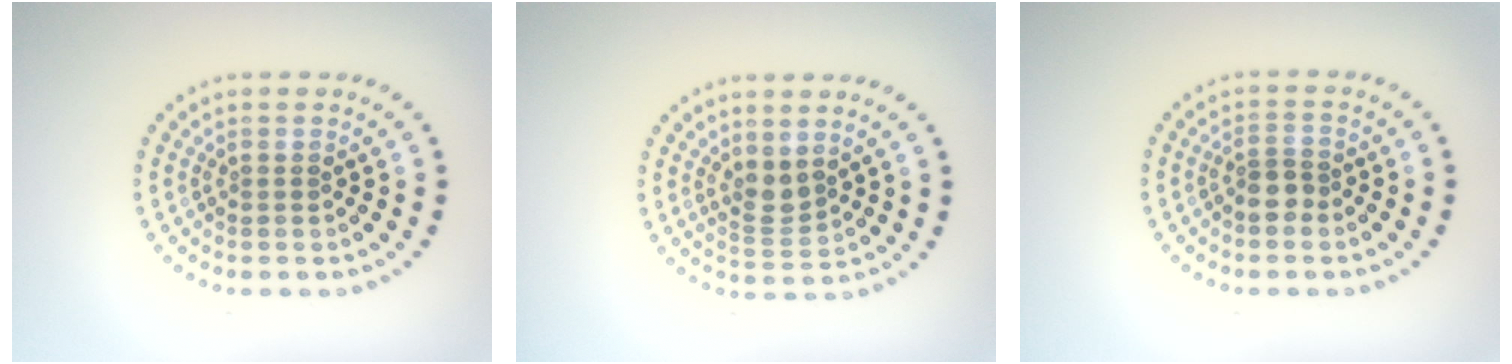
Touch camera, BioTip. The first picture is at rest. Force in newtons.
{"total": 2.1, "press": 1.8, "slide": 1.2}
{"total": 1.9, "press": 1.7, "slide": 0.9}